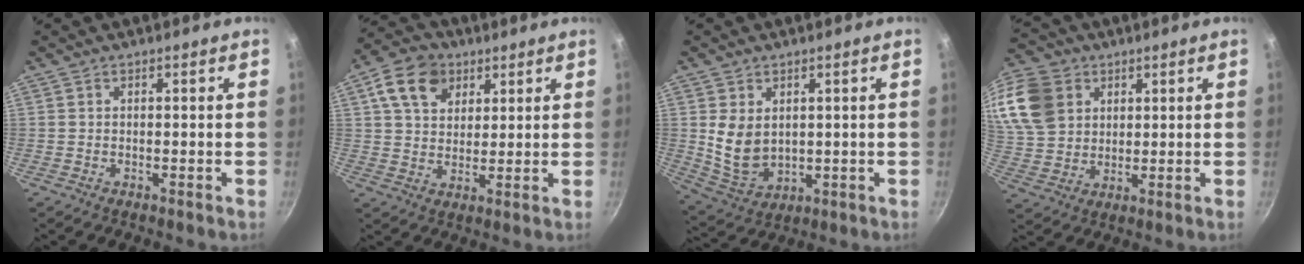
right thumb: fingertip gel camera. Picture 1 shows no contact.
{"total": 10.8, "force": [4.9, 7.7, 5.7], "torque": [-0.078, -0.003, 0.078]}
{"total": 8.7, "force": [1.5, 6.2, 5.9], "torque": [-0.095, -0.022, 0.051]}
{"total": 16.9, "force": [6.4, 13.2, 8.5], "torque": [-0.169, 0.002, 0.129]}